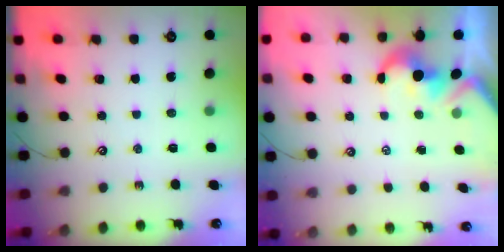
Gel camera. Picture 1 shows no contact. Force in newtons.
{"total": 1.7, "press": 1.4, "slide": 1.0}